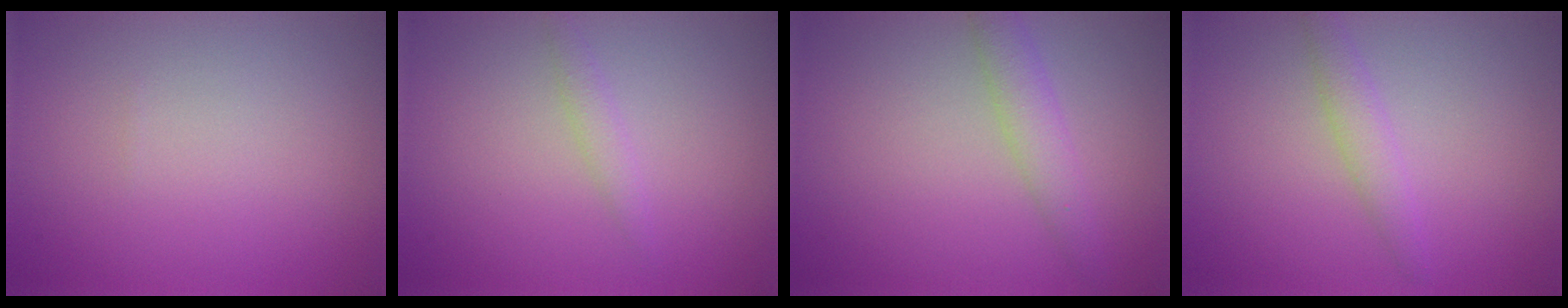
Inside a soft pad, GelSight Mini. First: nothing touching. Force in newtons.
{"total": 1.2, "press": 1.2, "slide": 0.1}
{"total": 2.5, "press": 2.5, "slide": 0.1}
{"total": 1.9, "press": 1.9, "slide": 0.1}